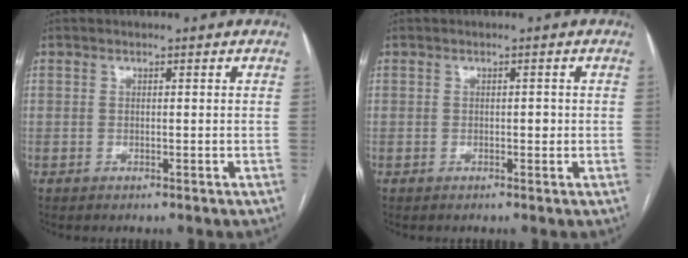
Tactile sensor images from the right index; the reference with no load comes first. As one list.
[{"total": 1.0, "force": [-0.1, 0.6, 0.8], "torque": [-0.009, 0.001, -0.003]}]